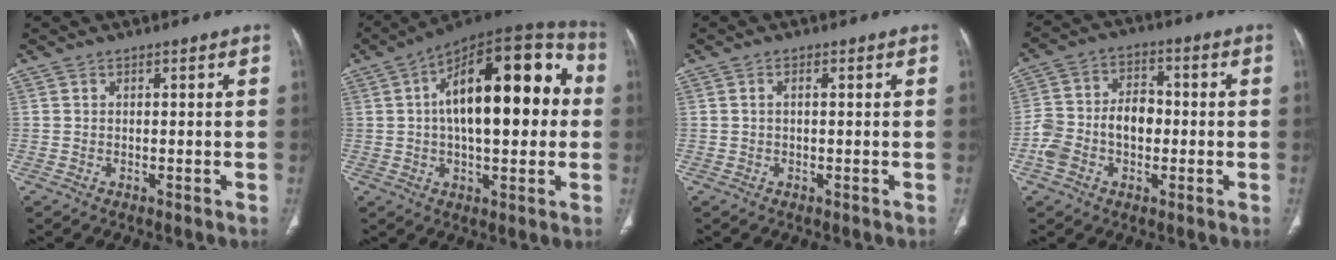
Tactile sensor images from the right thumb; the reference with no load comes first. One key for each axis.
{"total": 24.4, "fx": 2.7, "fy": 11.1, "fz": 21.5, "tx": -0.295, "ty": 0.038, "tz": 0.030}
{"total": 0.9, "fx": 0.1, "fy": 0.3, "fz": 0.9, "tx": -0.019, "ty": 0.006, "tz": 0.001}
{"total": 10.7, "fx": -2.0, "fy": 7.4, "fz": 7.5, "tx": -0.135, "ty": 0.036, "tz": -0.042}